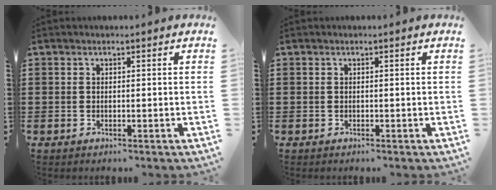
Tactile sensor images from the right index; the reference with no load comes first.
{"total": 0.0}